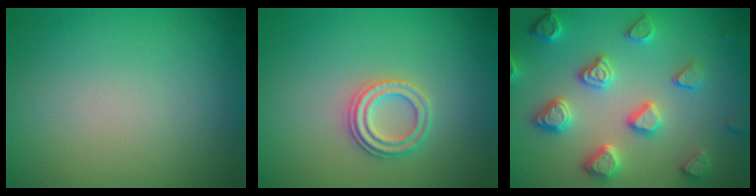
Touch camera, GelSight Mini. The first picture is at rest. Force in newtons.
{"total": 2.3, "press": 2.3, "slide": 0.4}
{"total": 4.6, "press": 4.4, "slide": 1.3}